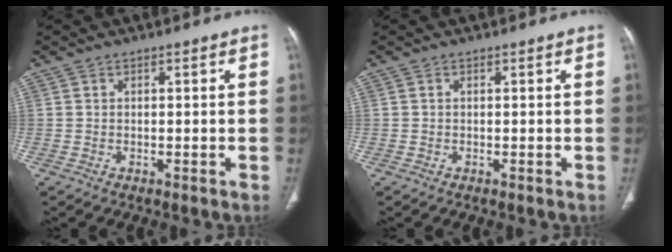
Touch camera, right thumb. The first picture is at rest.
{"total": 0.0}